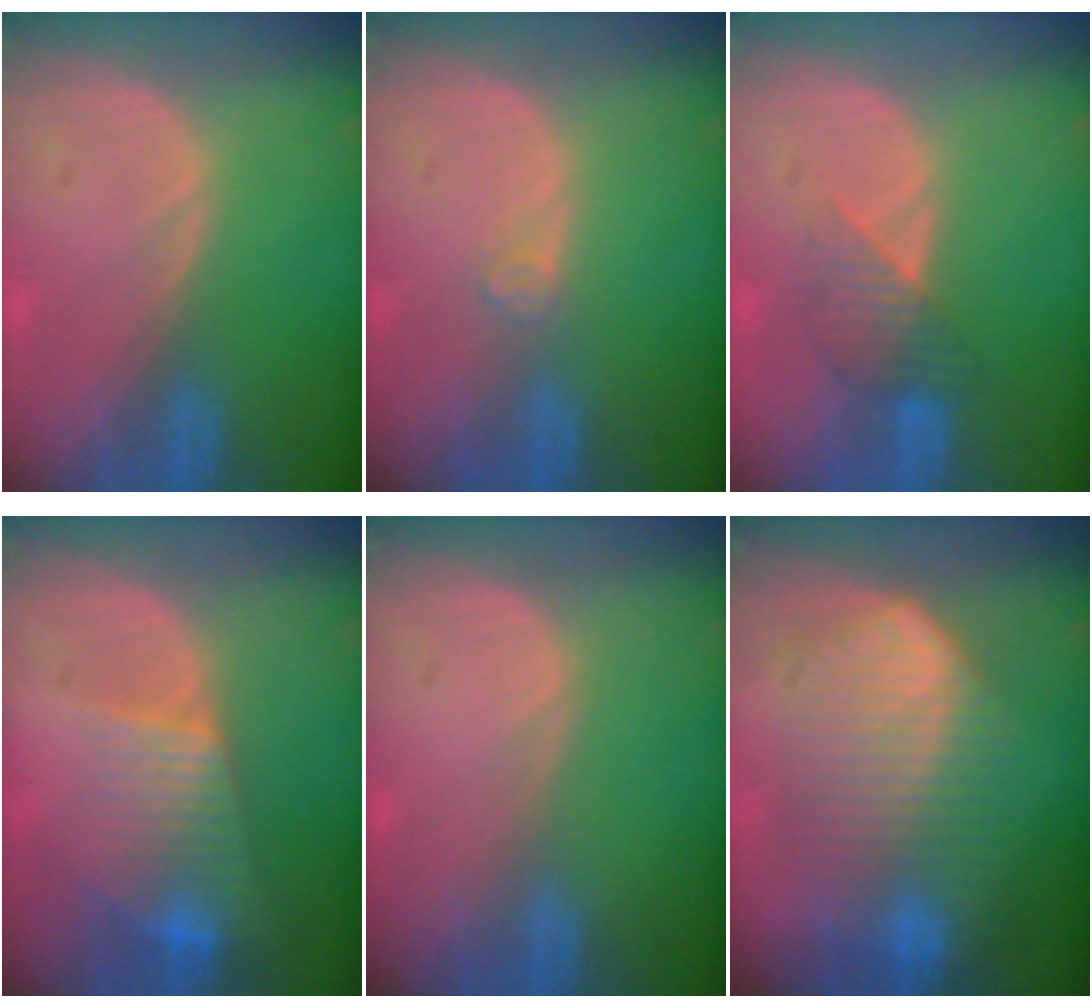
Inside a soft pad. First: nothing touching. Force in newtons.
{"total": 1.2, "press": 1.2, "slide": 0.3}
{"total": 4.1, "press": 3.8, "slide": 1.4}
{"total": 7.9, "press": 6.7, "slide": 4.2}
{"total": 0.0}
{"total": 10.2, "press": 10.2, "slide": 0.5}